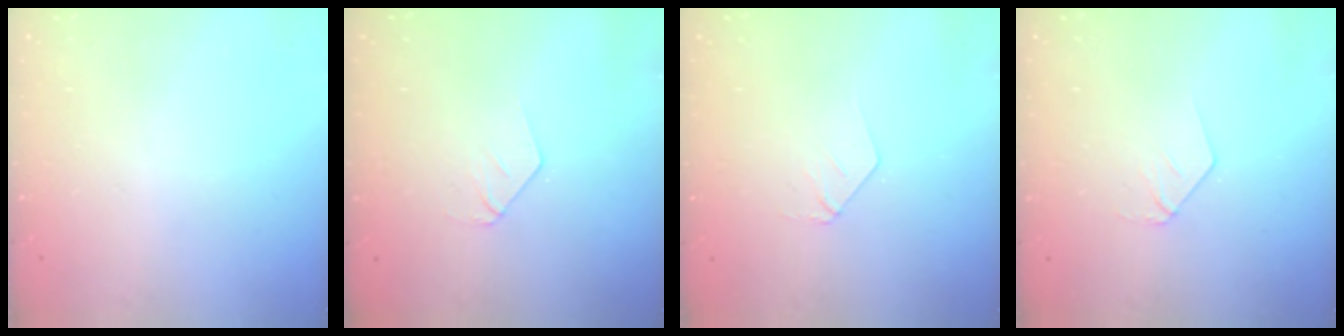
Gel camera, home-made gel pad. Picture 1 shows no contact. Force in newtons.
{"total": 3.8, "press": 3.8, "slide": 0.3}
{"total": 3.8, "press": 3.8, "slide": 0.3}
{"total": 3.4, "press": 3.4, "slide": 0.3}